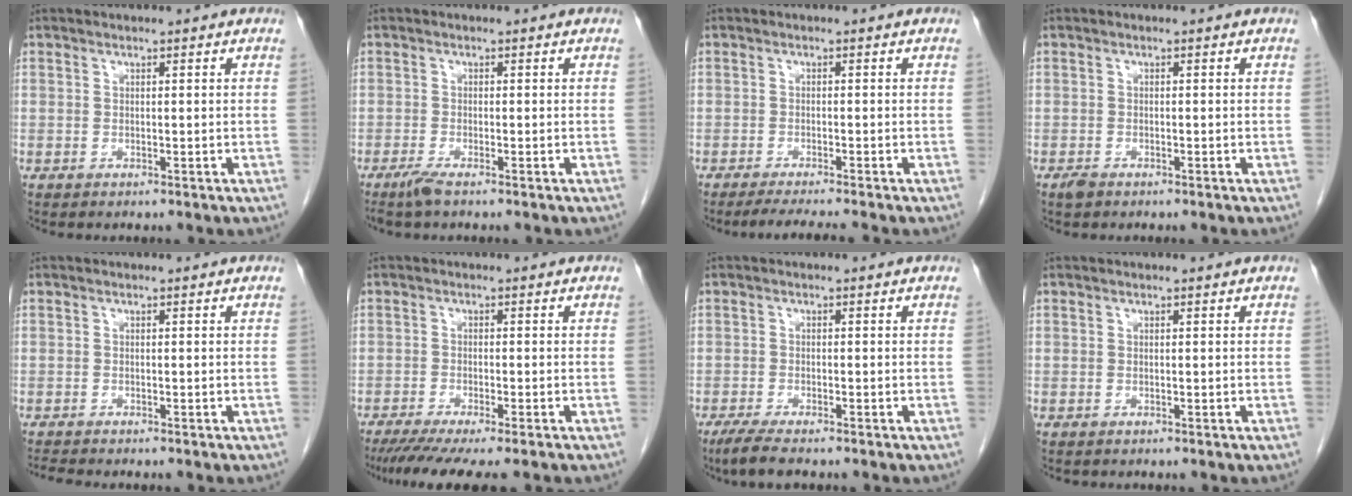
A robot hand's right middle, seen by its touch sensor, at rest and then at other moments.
{"total": 1.9, "force": [-1.4, 0.0, 1.2], "torque": [-0.033, -0.006, -0.032]}
{"total": 4.8, "force": [-4.3, -0.6, 2.2], "torque": [-0.031, -0.016, -0.069]}
{"total": 1.2, "force": [-0.9, 0.6, 0.6], "torque": [-0.015, 0.000, -0.015]}
{"total": 1.9, "force": [-1.8, 0.0, 0.6], "torque": [-0.014, -0.007, -0.027]}
{"total": 9.6, "force": [-7.9, 0.4, 5.4], "torque": [-0.071, -0.021, -0.122]}
{"total": 4.2, "force": [-3.2, 0.6, 2.6], "torque": [-0.051, -0.011, -0.054]}
{"total": 0.0}